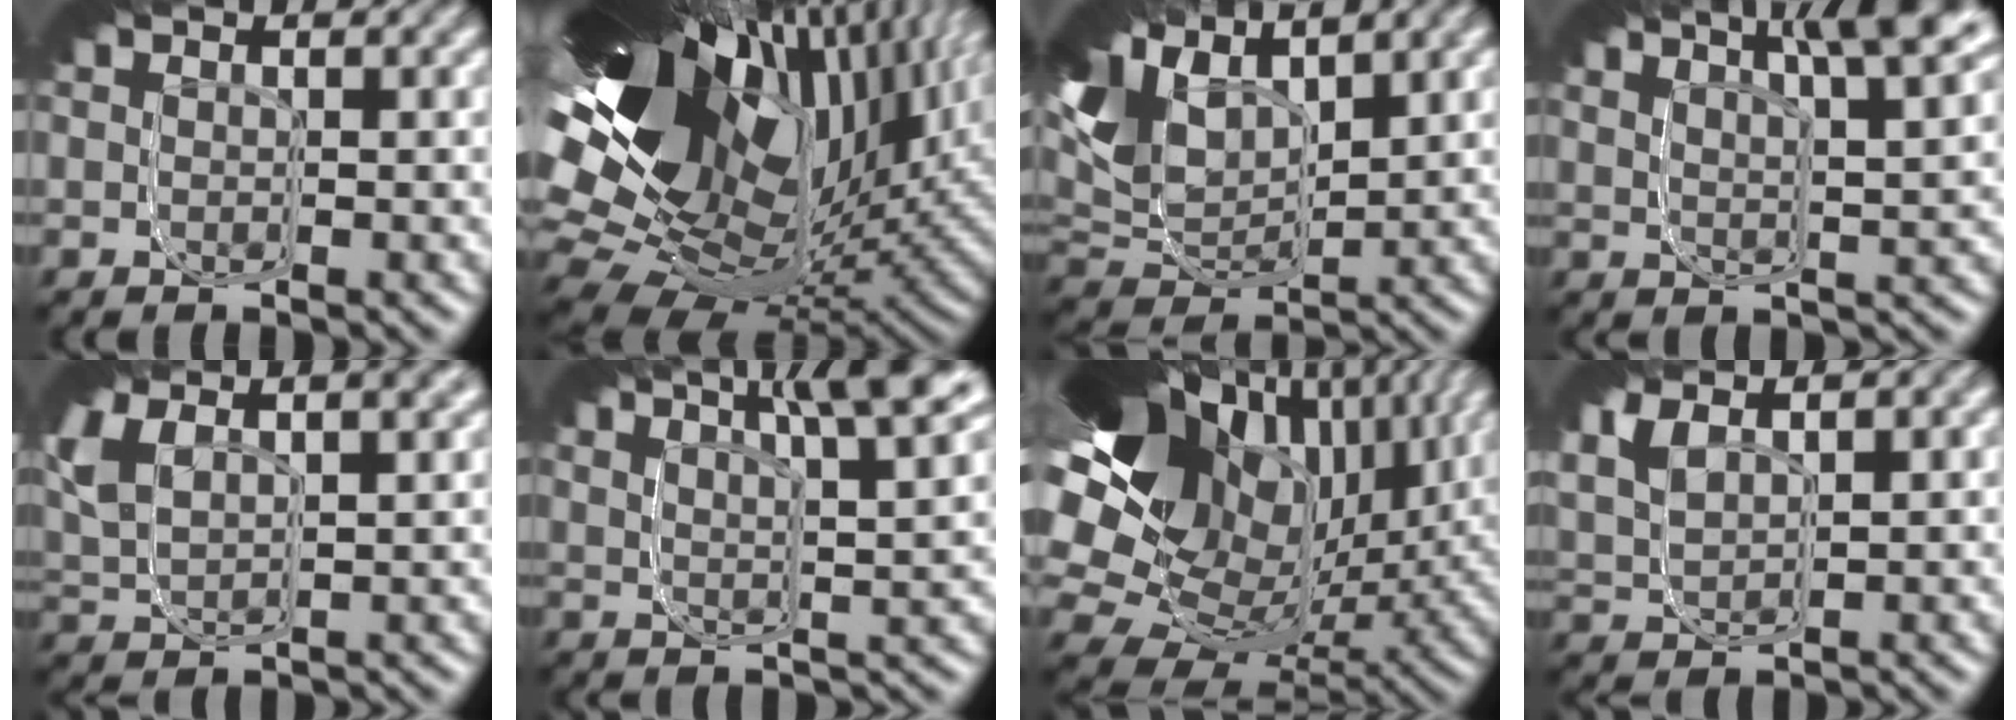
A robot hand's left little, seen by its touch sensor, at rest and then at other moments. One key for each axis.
{"total": 28.5, "fx": 0.5, "fy": 15.2, "fz": 24.0, "tx": -0.300, "ty": 0.013, "tz": -0.009}
{"total": 12.9, "fx": 2.5, "fy": 8.2, "fz": 9.6, "tx": -0.149, "ty": 0.021, "tz": 0.024}
{"total": 7.0, "fx": 4.1, "fy": 2.7, "fz": 5.0, "tx": -0.080, "ty": 0.034, "tz": 0.040}
{"total": 6.4, "fx": 2.3, "fy": 4.2, "fz": 4.2, "tx": -0.094, "ty": 0.013, "tz": 0.029}
{"total": 7.7, "fx": 4.5, "fy": 3.0, "fz": 5.6, "tx": -0.086, "ty": 0.038, "tz": 0.043}
{"total": 26.2, "fx": 0.6, "fy": 15.3, "fz": 21.2, "tx": -0.253, "ty": 0.002, "tz": 0.003}
{"total": 4.4, "fx": 2.1, "fy": 2.6, "fz": 2.8, "tx": -0.074, "ty": 0.015, "tz": 0.026}